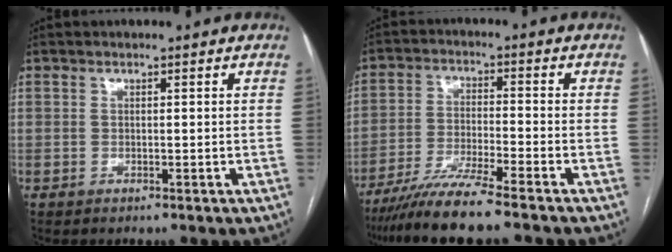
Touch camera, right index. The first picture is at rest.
{"total": 9.4, "force": [-7.8, -0.8, 5.2], "torque": [-0.087, -0.030, -0.140]}